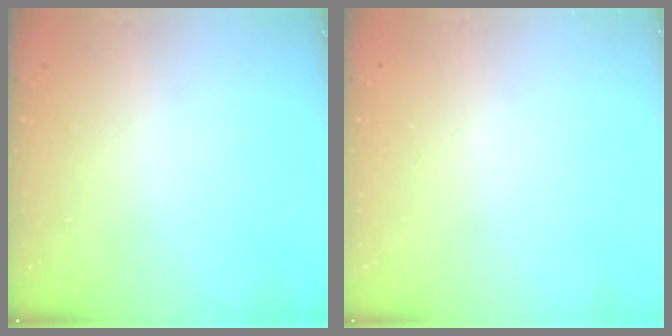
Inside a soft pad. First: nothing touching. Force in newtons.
{"total": 2.5, "press": 2.5, "slide": 0.2}